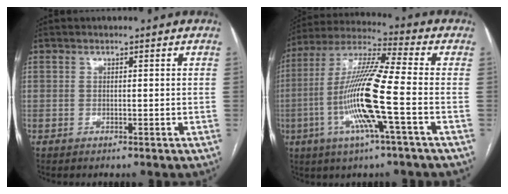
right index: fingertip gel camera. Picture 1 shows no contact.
{"total": 15.0, "force": [-3.7, -0.1, 14.5], "torque": [-0.295, -0.004, -0.078]}